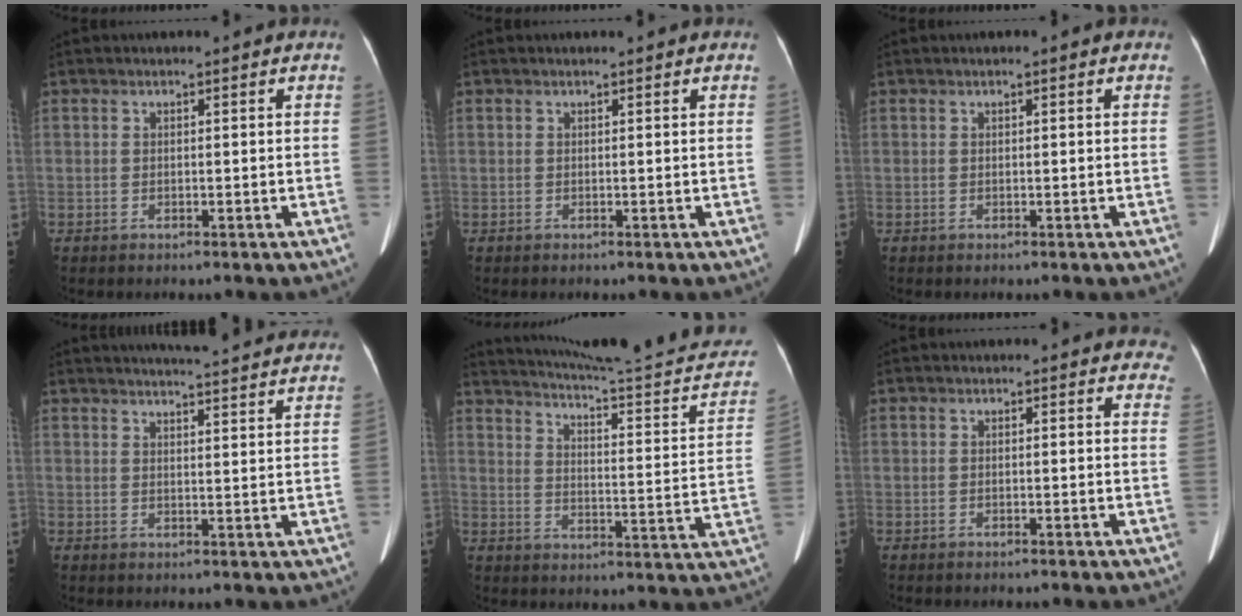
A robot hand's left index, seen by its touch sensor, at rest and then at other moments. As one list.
[{"total": 0.9, "force": [0.8, 0.1, 0.2], "torque": [-0.006, 0.009, 0.007]}, {"total": 0.6, "force": [0.3, 0.2, 0.5], "torque": [-0.010, 0.005, 0.002]}, {"total": 19.4, "force": [18.4, 1.1, 6.2], "torque": [-0.079, -0.019, 0.215]}, {"total": 25.9, "force": [24.4, 0.5, 8.8], "torque": [-0.120, -0.090, 0.303]}, {"total": 3.7, "force": [3.3, 1.6, 0.6], "torque": [0.021, -0.008, 0.007]}]